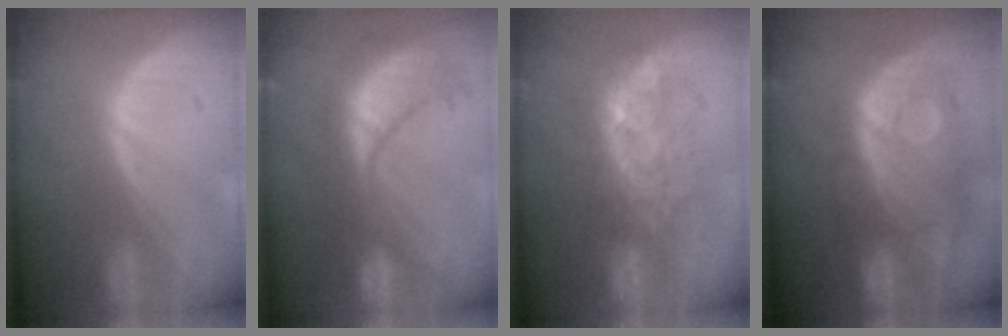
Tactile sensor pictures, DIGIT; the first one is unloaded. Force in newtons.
{"total": 10.7, "press": 10.1, "slide": 3.7}
{"total": 8.1, "press": 7.5, "slide": 3.1}
{"total": 11.2, "press": 9.7, "slide": 5.6}